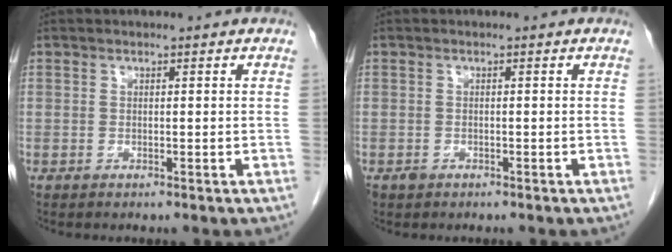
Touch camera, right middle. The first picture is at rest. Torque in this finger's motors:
{"motor_torque": [0.11, -0.09, 0.00, 0.00]}